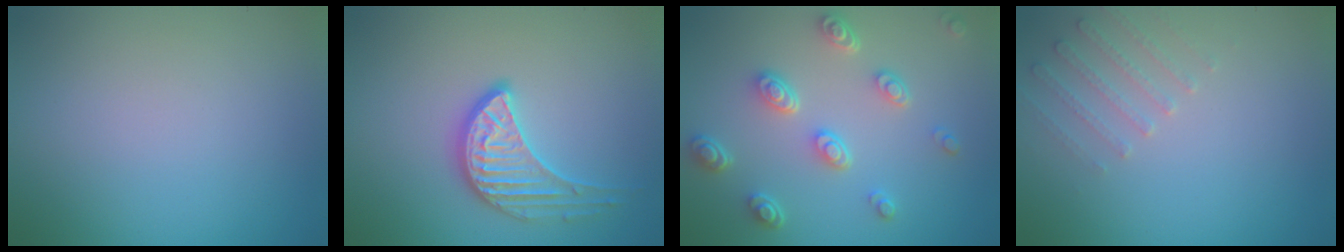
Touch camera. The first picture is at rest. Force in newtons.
{"total": 3.3, "press": 3.1, "slide": 1.2}
{"total": 4.5, "press": 3.4, "slide": 2.9}
{"total": 1.9, "press": 1.8, "slide": 0.6}